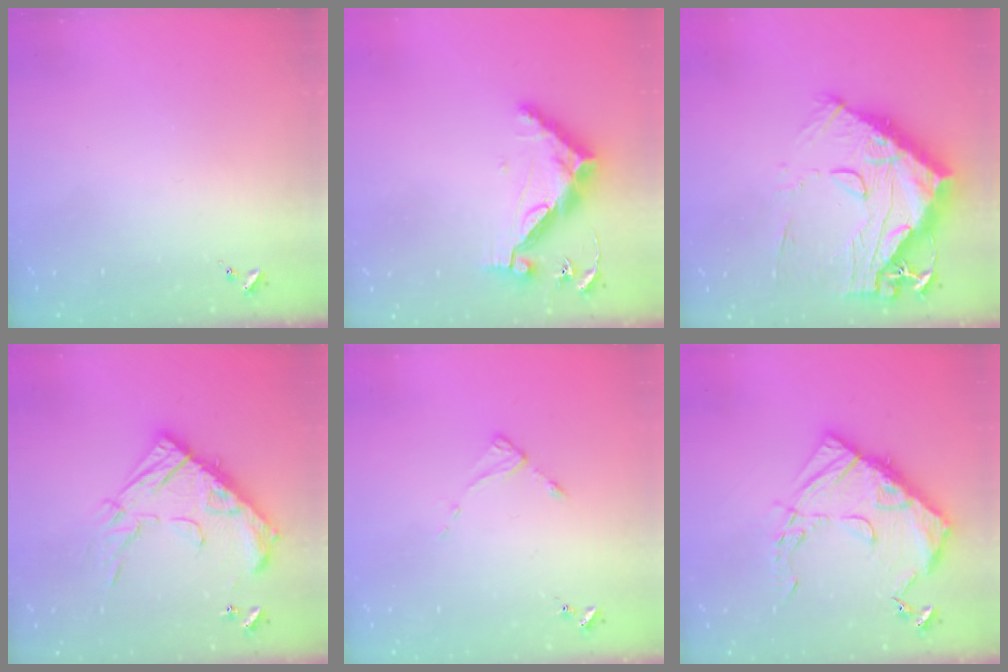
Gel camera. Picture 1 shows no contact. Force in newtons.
{"total": 12.7, "press": 12.7, "slide": 0.5}
{"total": 23.2, "press": 23.1, "slide": 2.2}
{"total": 19.3, "press": 19.2, "slide": 1.6}
{"total": 2.6, "press": 2.6, "slide": 0.4}
{"total": 15.2, "press": 15.1, "slide": 1.4}